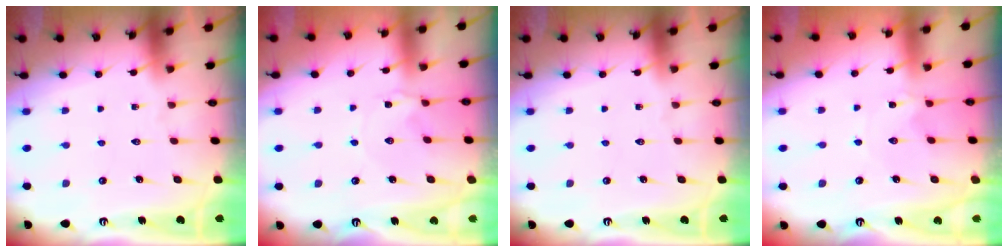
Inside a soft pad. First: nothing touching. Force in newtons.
{"total": 0.0}
{"total": 0.0}
{"total": 0.0}